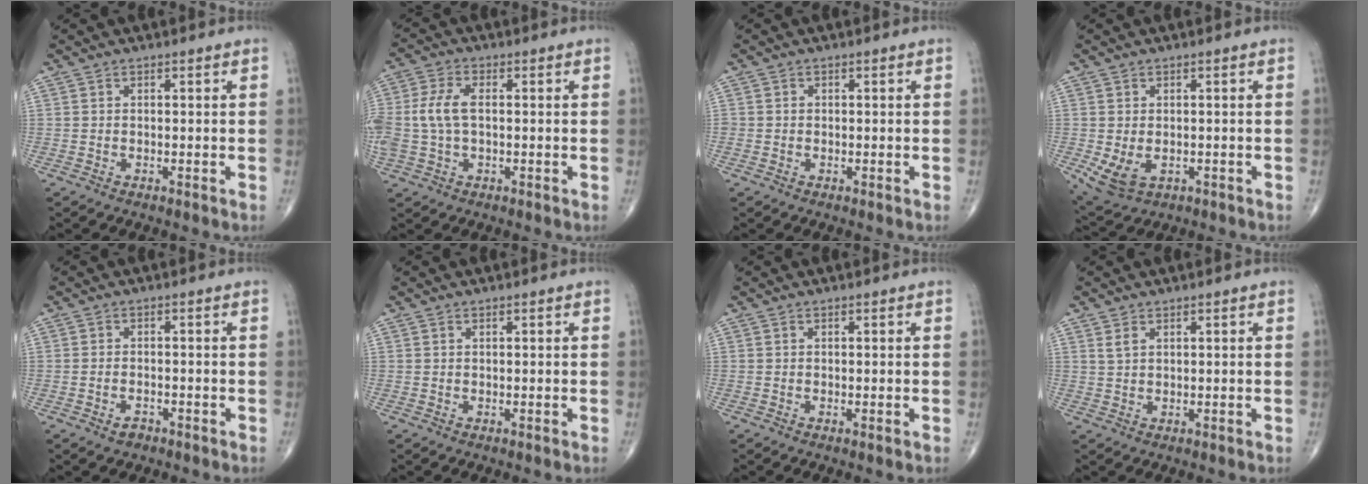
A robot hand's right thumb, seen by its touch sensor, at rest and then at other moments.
{"total": 7.8, "force": [0.2, 4.5, 6.3], "torque": [-0.158, 0.016, 0.004]}
{"total": 0.7, "force": [0.0, 0.6, 0.1], "torque": [0.003, 0.003, -0.001]}
{"total": 5.9, "force": [-1.2, 3.9, 4.2], "torque": [-0.077, -0.007, -0.005]}
{"total": 2.0, "force": [-1.2, 1.2, 1.0], "torque": [-0.017, 0.007, -0.018]}
{"total": 0.0}
{"total": 0.0}
{"total": 1.7, "force": [1.1, 0.9, 0.9], "torque": [-0.017, 0.000, 0.026]}